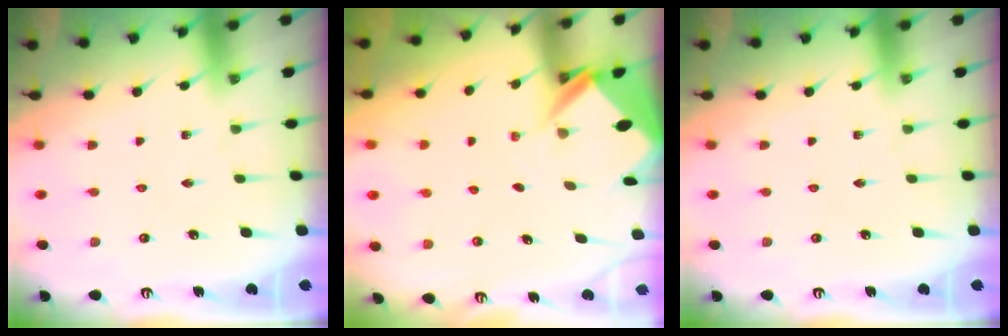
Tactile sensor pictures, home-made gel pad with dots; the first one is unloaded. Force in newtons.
{"total": 3.5, "press": 3.5, "slide": 0.3}
{"total": 0.0}